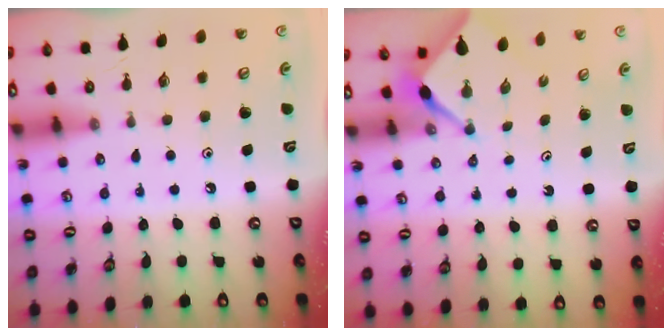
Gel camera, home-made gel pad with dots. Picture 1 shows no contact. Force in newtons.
{"total": 2.2, "press": 2.2, "slide": 0.3}